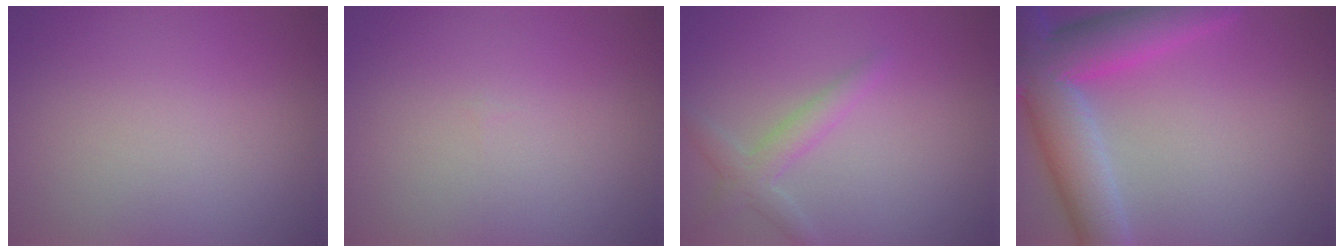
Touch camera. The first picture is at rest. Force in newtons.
{"total": 0.0}
{"total": 2.3, "press": 2.3, "slide": 0.1}
{"total": 9.6, "press": 9.6, "slide": 0.5}